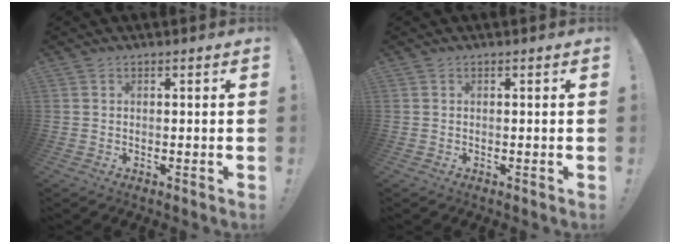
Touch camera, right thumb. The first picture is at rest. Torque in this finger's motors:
{"motor_torque": [0.00, 0.00, 0.00, 0.00, 0.00]}